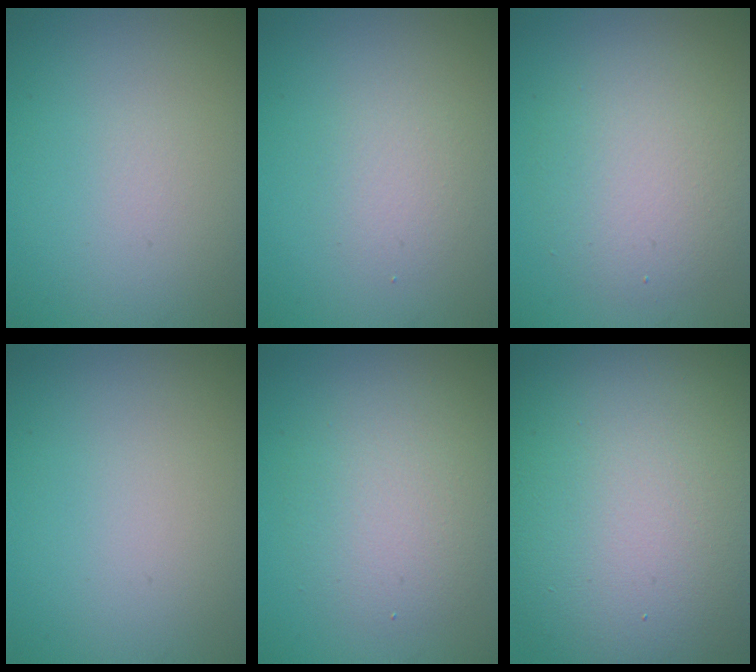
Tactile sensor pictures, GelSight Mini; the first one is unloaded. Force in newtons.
{"total": 1.9, "press": 1.8, "slide": 0.2}
{"total": 4.7, "press": 4.6, "slide": 0.5}
{"total": 0.0}
{"total": 4.2, "press": 4.2, "slide": 0.3}
{"total": 19.3, "press": 19.3, "slide": 1.0}